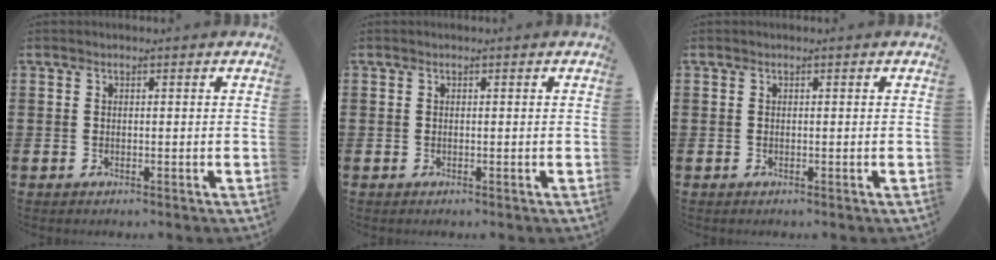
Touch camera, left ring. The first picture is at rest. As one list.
[{"total": 0.0}, {"total": 0.0}]